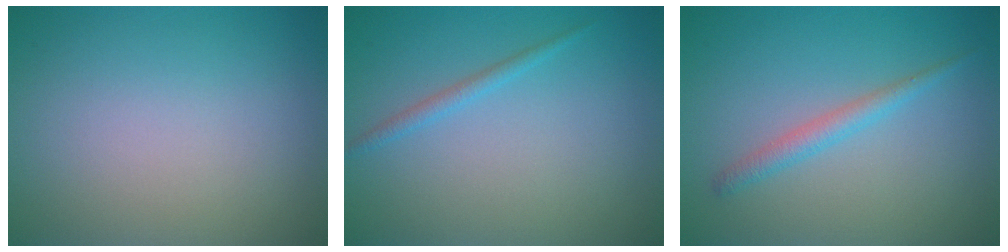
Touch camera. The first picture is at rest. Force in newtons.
{"total": 1.1, "press": 1.1, "slide": 0.1}
{"total": 1.8, "press": 1.8, "slide": 0.1}